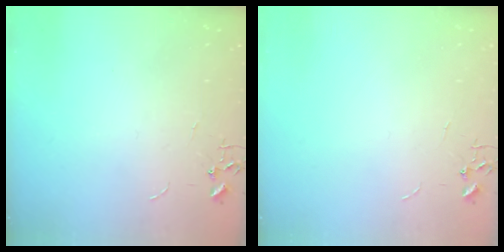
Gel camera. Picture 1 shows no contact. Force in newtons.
{"total": 0.0}